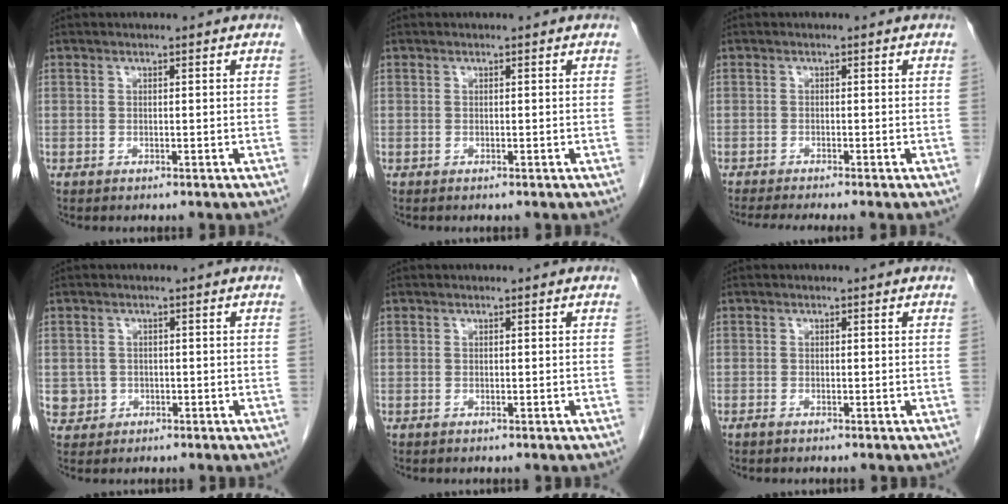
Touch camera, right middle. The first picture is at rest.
{"total": 0.0}
{"total": 4.9, "force": [-4.2, -0.6, 2.5], "torque": [-0.030, -0.013, -0.069]}
{"total": 2.7, "force": [-0.4, 2.6, 0.1], "torque": [0.006, 0.009, -0.001]}
{"total": 0.0}
{"total": 0.5, "force": [-0.5, 0.0, 0.3], "torque": [-0.008, 0.000, -0.009]}